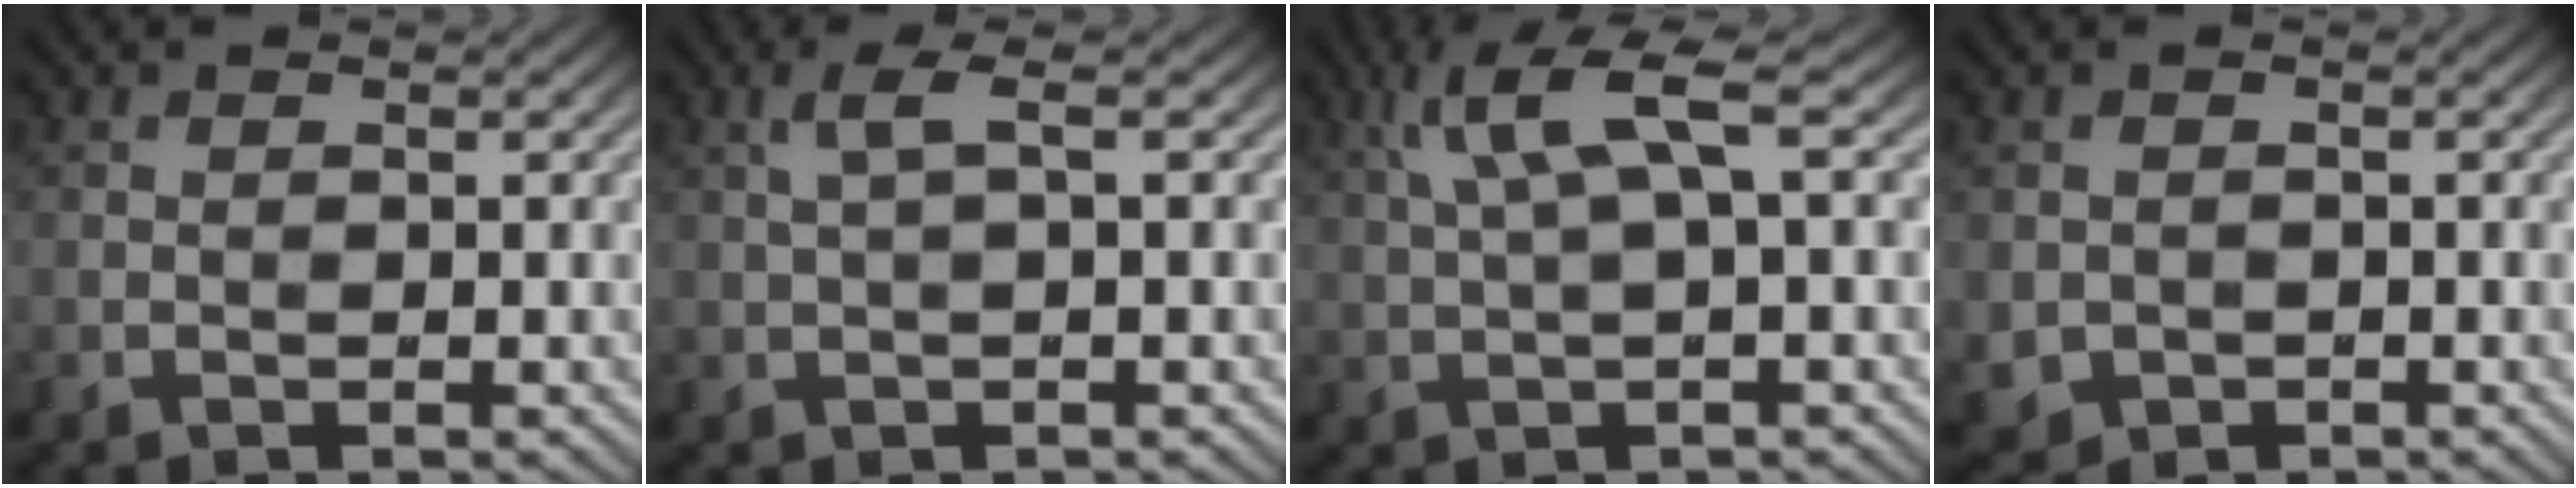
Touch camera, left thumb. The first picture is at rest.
{"total": 2.5, "force": [0.8, 0.4, 2.4], "torque": [-0.048, 0.012, 0.013]}
{"total": 6.6, "force": [2.5, 1.3, 6.0], "torque": [-0.131, 0.020, 0.049]}
{"total": 2.5, "force": [-0.8, 2.1, 0.8], "torque": [-0.029, -0.016, -0.015]}